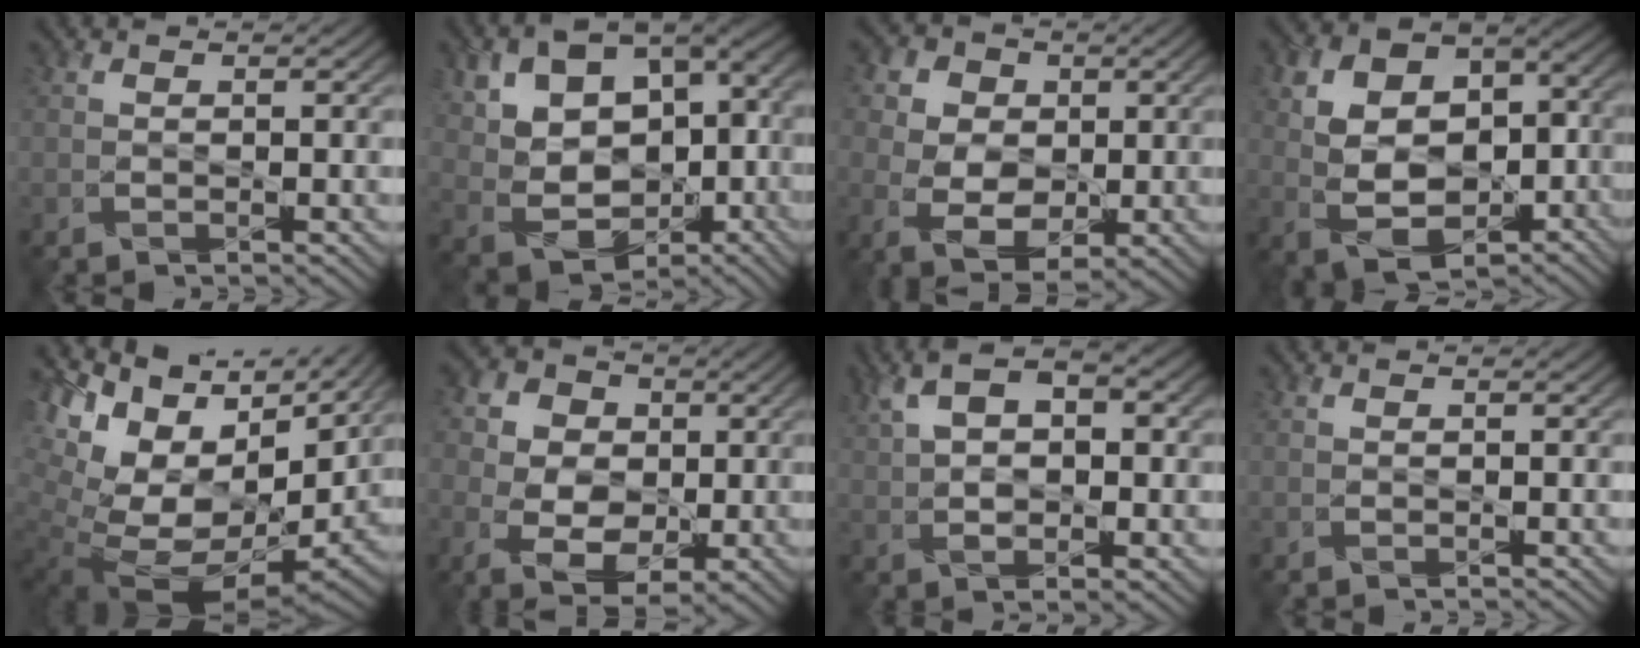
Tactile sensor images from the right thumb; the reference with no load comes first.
{"total": 12.4, "force": [0.9, 8.8, 8.8], "torque": [-0.170, -0.004, 0.022]}
{"total": 8.0, "force": [1.4, 6.3, 4.7], "torque": [-0.115, 0.010, 0.013]}
{"total": 11.0, "force": [-0.4, 7.4, 8.1], "torque": [-0.154, -0.002, -0.003]}
{"total": 17.1, "force": [2.8, 11.5, 12.4], "torque": [-0.200, -0.009, 0.092]}
{"total": 8.4, "force": [0.1, 6.7, 5.0], "torque": [-0.121, -0.004, 0.000]}
{"total": 9.4, "force": [2.6, 4.8, 7.6], "torque": [-0.149, 0.009, 0.037]}
{"total": 0.0}